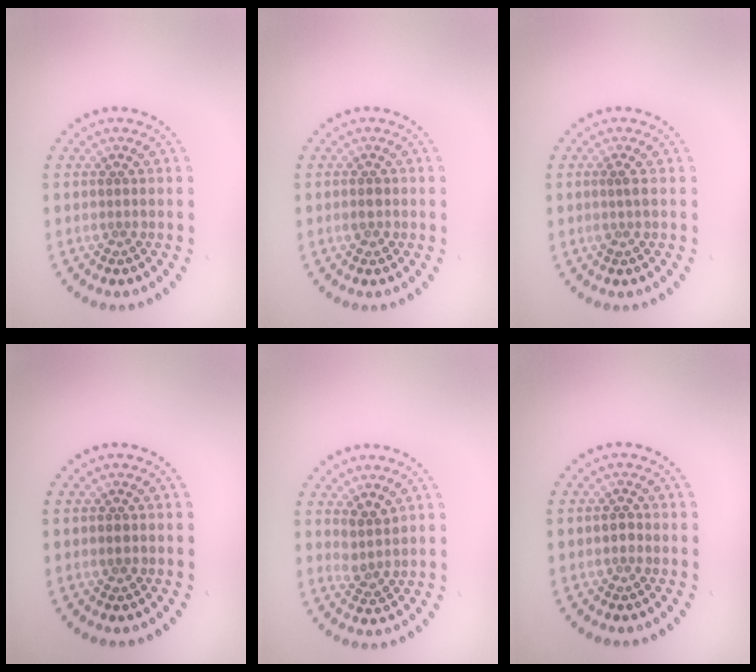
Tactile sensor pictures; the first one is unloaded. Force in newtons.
{"total": 1.1, "press": 1.1, "slide": 0.2}
{"total": 1.0, "press": 0.8, "slide": 0.6}
{"total": 0.8, "press": 0.8, "slide": 0.3}
{"total": 2.0, "press": 1.5, "slide": 1.2}
{"total": 0.8, "press": 0.8, "slide": 0.1}